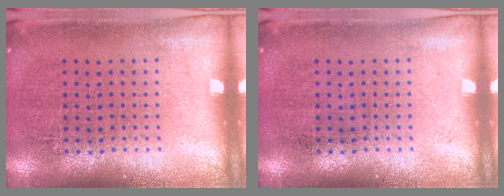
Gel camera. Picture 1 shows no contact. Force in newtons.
{"total": 0.0}